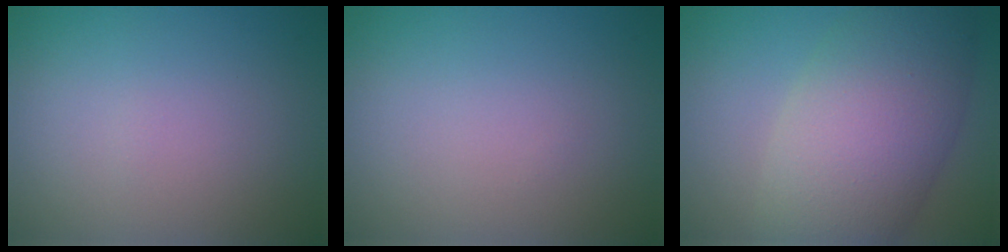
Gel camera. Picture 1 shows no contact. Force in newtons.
{"total": 0.0}
{"total": 9.9, "press": 9.9, "slide": 0.4}